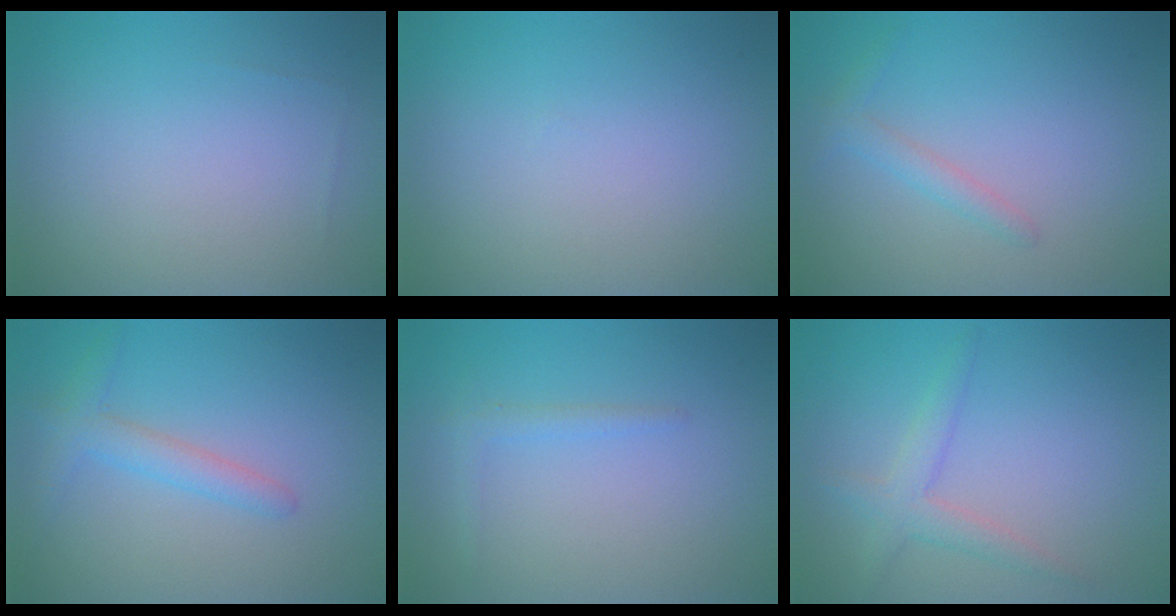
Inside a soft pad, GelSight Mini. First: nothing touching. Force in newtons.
{"total": 0.0}
{"total": 1.5, "press": 1.5, "slide": 0.1}
{"total": 2.4, "press": 2.4, "slide": 0.1}
{"total": 1.1, "press": 1.1, "slide": 0.1}
{"total": 2.4, "press": 2.4, "slide": 0.1}